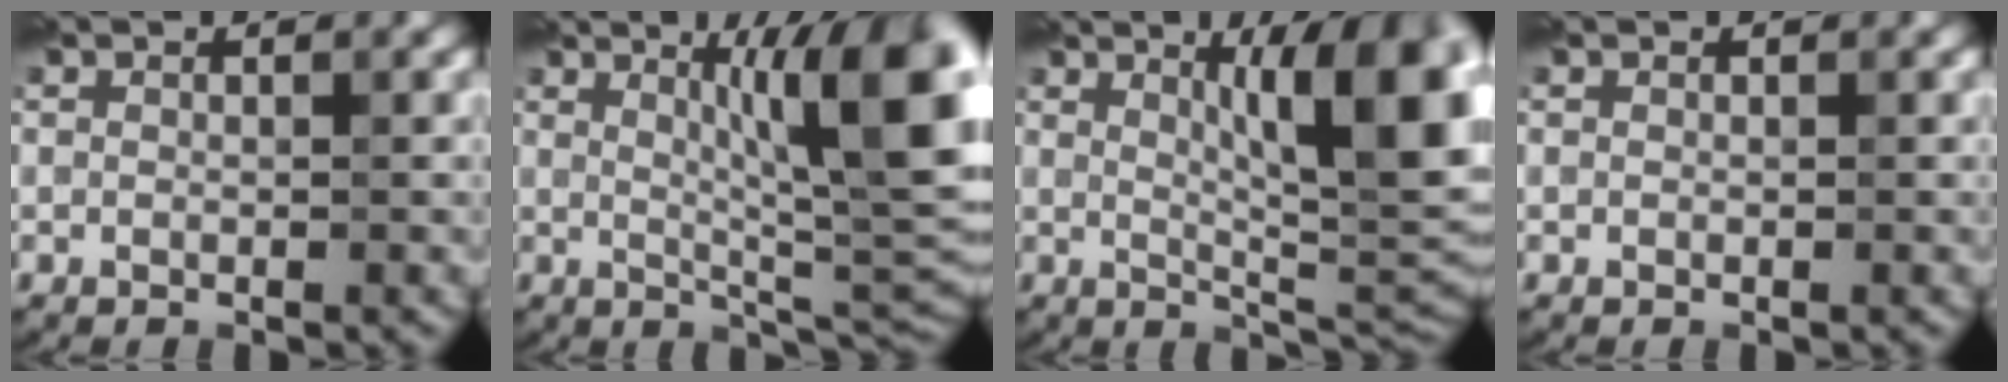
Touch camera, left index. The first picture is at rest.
{"total": 10.6, "force": [3.0, 2.3, 9.9], "torque": [-0.121, 0.006, 0.050]}
{"total": 10.6, "force": [3.1, 2.7, 9.7], "torque": [-0.126, 0.003, 0.053]}
{"total": 0.0}